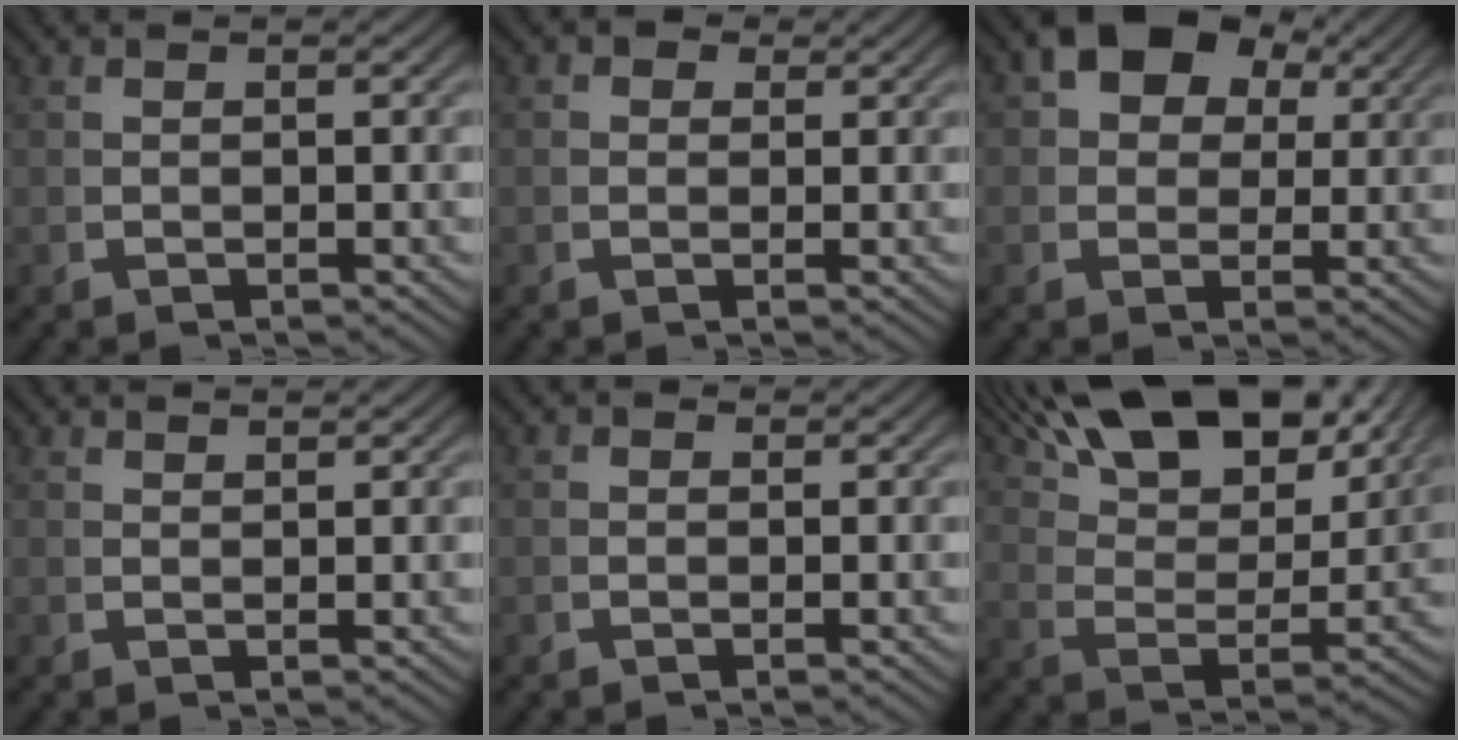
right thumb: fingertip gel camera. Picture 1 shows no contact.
{"total": 2.0, "force": [0.9, 1.6, 0.7], "torque": [-0.013, -0.002, 0.009]}
{"total": 6.7, "force": [3.3, 4.4, 3.8], "torque": [-0.079, 0.000, 0.057]}
{"total": 1.5, "force": [1.5, -0.1, 0.0], "torque": [0.007, 0.005, 0.026]}
{"total": 0.5, "force": [0.1, 0.5, 0.1], "torque": [-0.003, -0.005, 0.000]}
{"total": 10.3, "force": [7.3, 3.8, 6.2], "torque": [-0.108, 0.007, 0.124]}